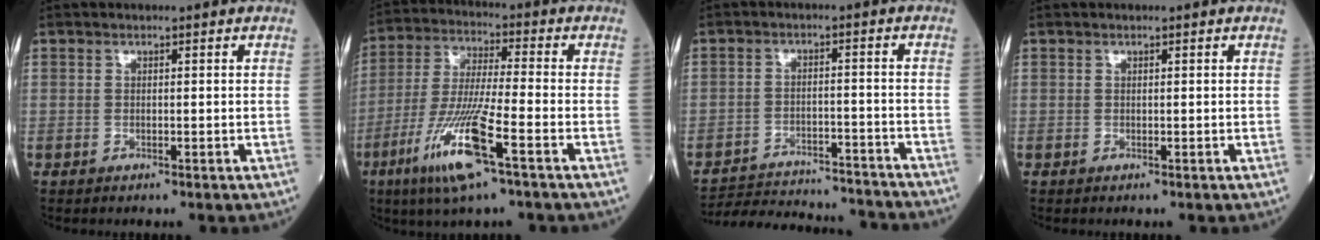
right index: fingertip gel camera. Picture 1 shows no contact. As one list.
[{"total": 12.8, "force": [-6.1, 0.5, 11.3], "torque": [-0.235, -0.022, -0.117]}, {"total": 18.0, "force": [-17.3, 1.5, 4.7], "torque": [-0.097, -0.010, -0.241]}, {"total": 0.0}]